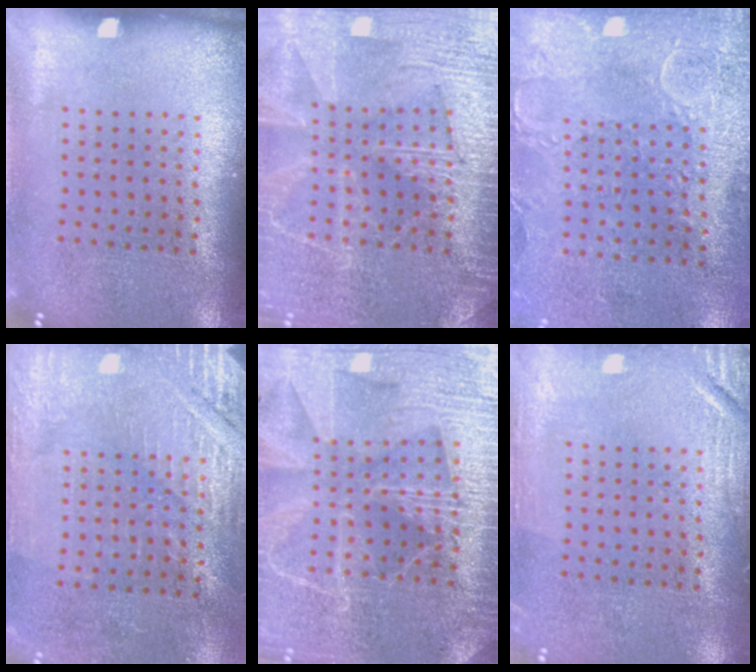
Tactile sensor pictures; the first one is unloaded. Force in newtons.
{"total": 3.6, "press": 3.5, "slide": 0.6}
{"total": 2.9, "press": 2.4, "slide": 1.7}
{"total": 2.8, "press": 2.7, "slide": 0.8}
{"total": 4.4, "press": 4.1, "slide": 1.6}
{"total": 2.1, "press": 2.0, "slide": 0.4}